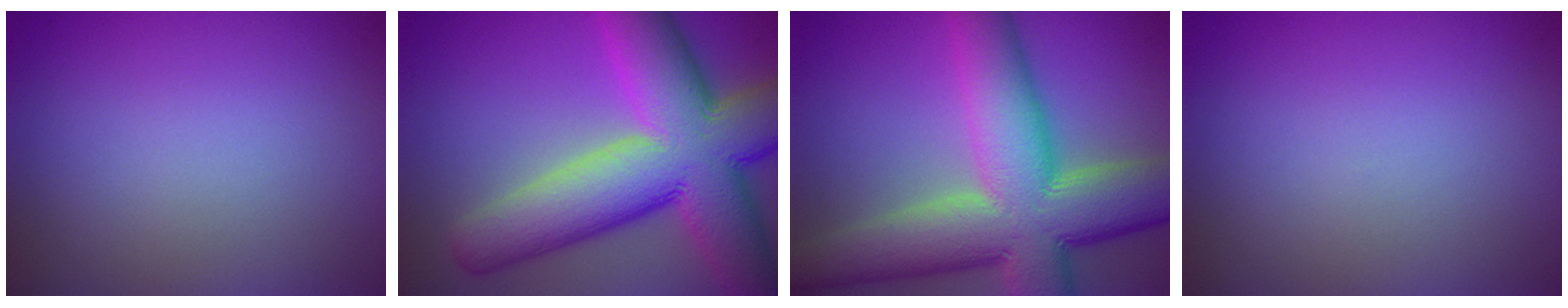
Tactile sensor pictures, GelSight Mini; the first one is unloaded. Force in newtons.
{"total": 14.0, "press": 14.0, "slide": 0.7}
{"total": 13.7, "press": 13.7, "slide": 0.8}
{"total": 0.0}